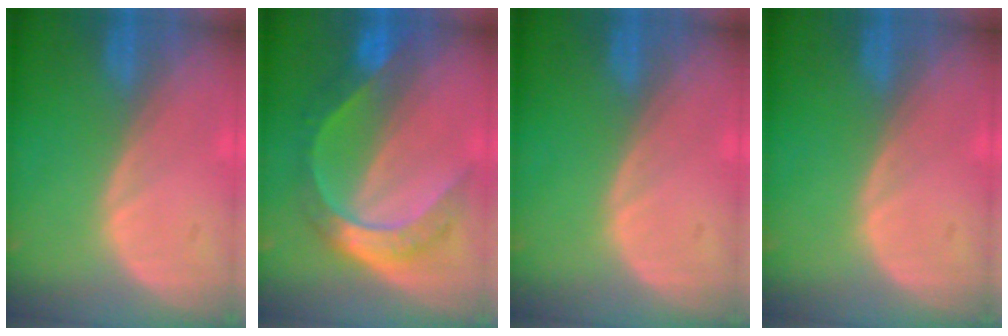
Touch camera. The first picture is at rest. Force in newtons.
{"total": 8.4, "press": 8.3, "slide": 0.9}
{"total": 0.0}
{"total": 0.0}